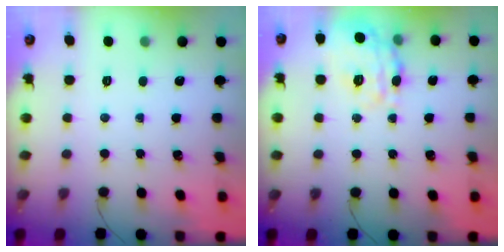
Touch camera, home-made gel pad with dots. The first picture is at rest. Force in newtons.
{"total": 16.7, "press": 16.7, "slide": 1.4}